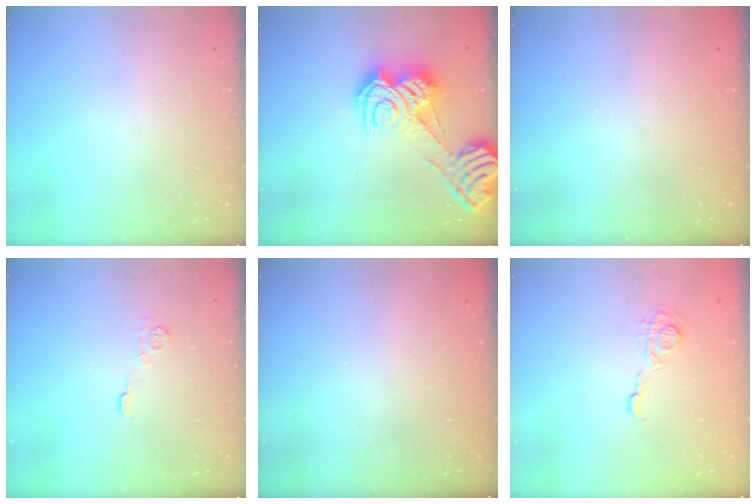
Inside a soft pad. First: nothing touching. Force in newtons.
{"total": 12.3, "press": 12.2, "slide": 1.2}
{"total": 2.3, "press": 2.2, "slide": 0.8}
{"total": 5.6, "press": 5.6, "slide": 0.7}
{"total": 2.4, "press": 2.3, "slide": 0.8}
{"total": 8.1, "press": 8.1, "slide": 0.7}